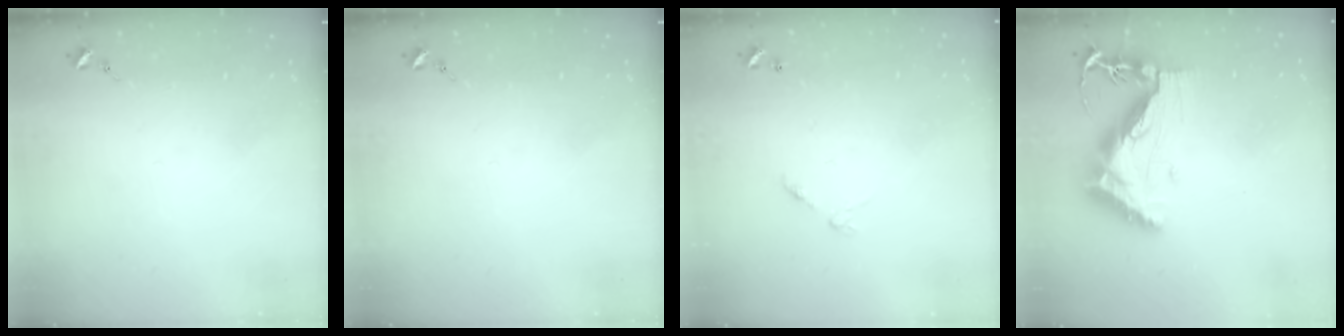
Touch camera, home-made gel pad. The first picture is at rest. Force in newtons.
{"total": 0.0}
{"total": 5.8, "press": 5.8, "slide": 0.4}
{"total": 12.4, "press": 12.3, "slide": 1.4}